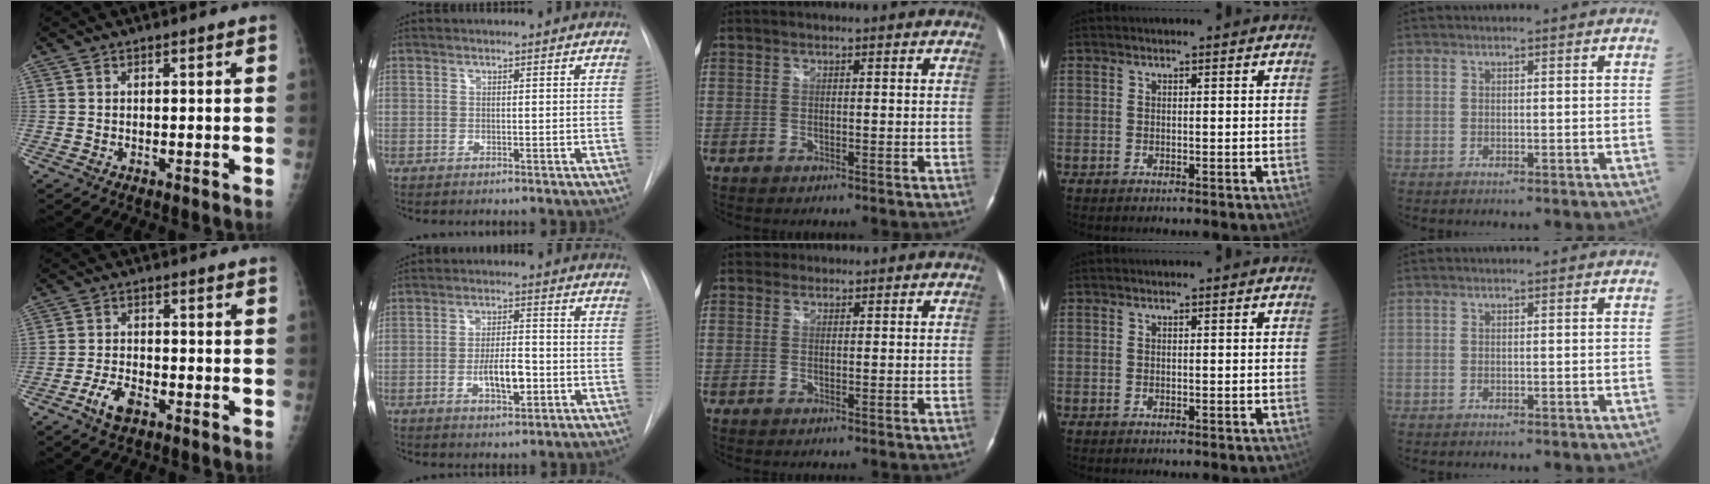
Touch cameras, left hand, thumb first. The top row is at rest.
{"thumb": {"total": 4.8, "force": [-2.9, 2.2, 3.3], "torque": [-0.065, 0.017, -0.050]}, "index": {"total": 6.0, "force": [-2.2, 2.0, 5.2], "torque": [-0.091, -0.003, -0.034]}, "middle": {"total": 1.5, "force": [1.0, 1.1, -0.1], "torque": [0.008, 0.010, 0.010]}}